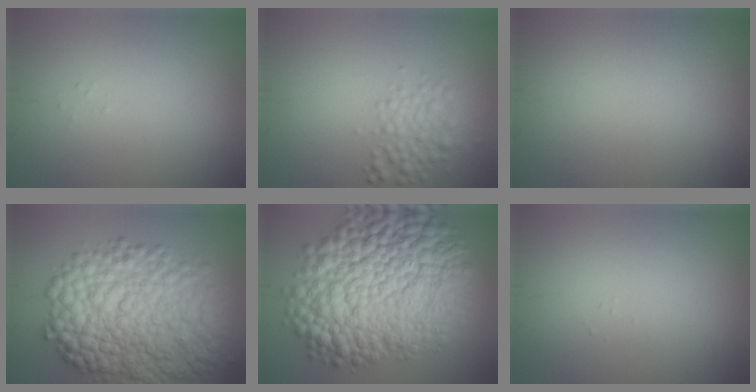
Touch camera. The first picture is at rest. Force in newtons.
{"total": 2.9, "press": 2.9, "slide": 0.0}
{"total": 0.0}
{"total": 11.7, "press": 11.7, "slide": 0.2}
{"total": 17.5, "press": 17.5, "slide": 0.6}
{"total": 0.0}